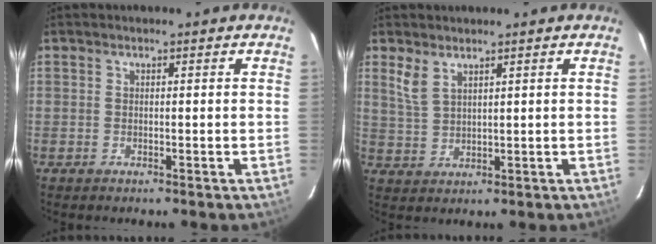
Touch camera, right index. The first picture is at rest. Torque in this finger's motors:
{"motor_torque": [0.02, 0.03, 0.02, 0.04]}